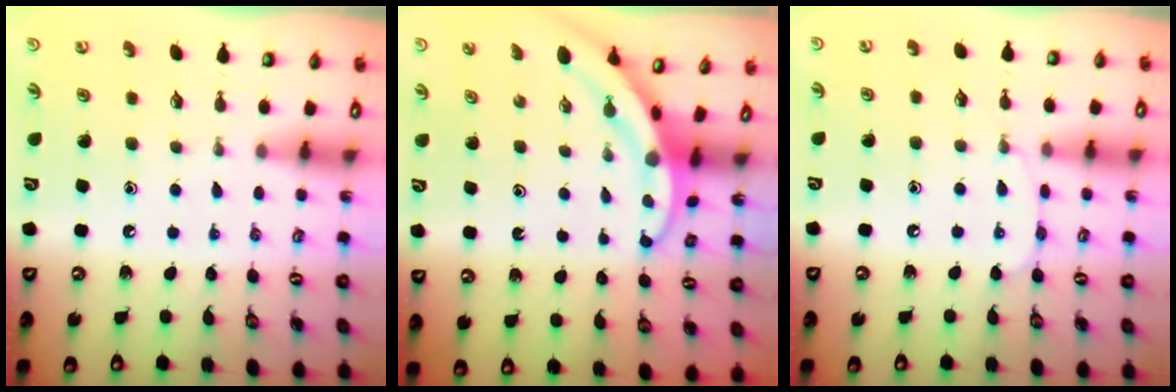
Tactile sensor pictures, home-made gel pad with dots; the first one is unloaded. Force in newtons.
{"total": 3.3, "press": 3.3, "slide": 0.3}
{"total": 6.0, "press": 6.0, "slide": 0.5}